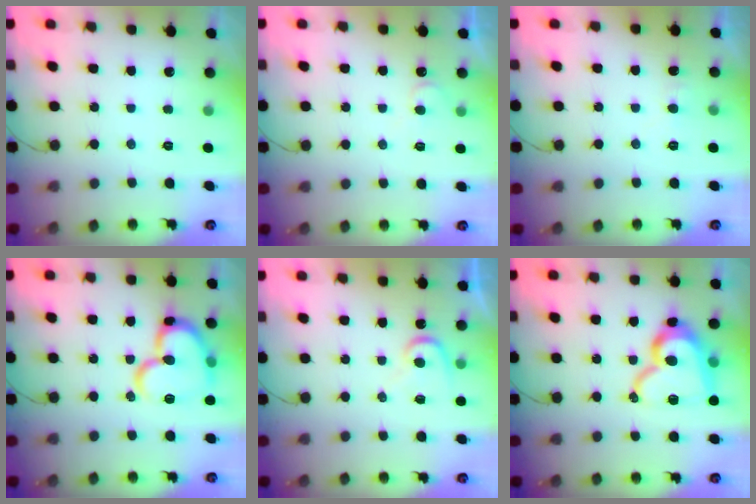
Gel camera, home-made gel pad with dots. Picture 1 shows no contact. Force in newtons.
{"total": 4.2, "press": 4.2, "slide": 0.4}
{"total": 4.2, "press": 4.2, "slide": 0.4}
{"total": 17.5, "press": 17.4, "slide": 2.1}
{"total": 7.5, "press": 7.5, "slide": 0.5}
{"total": 17.8, "press": 17.7, "slide": 1.7}